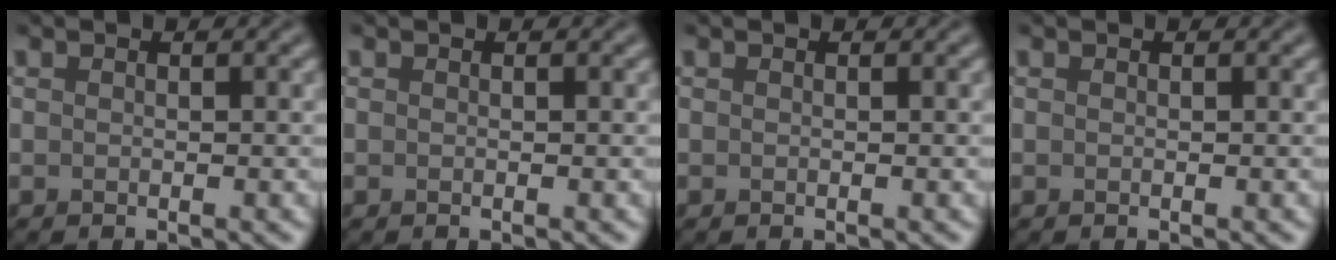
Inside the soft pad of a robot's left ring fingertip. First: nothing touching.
{"total": 0.0}
{"total": 0.0}
{"total": 0.0}